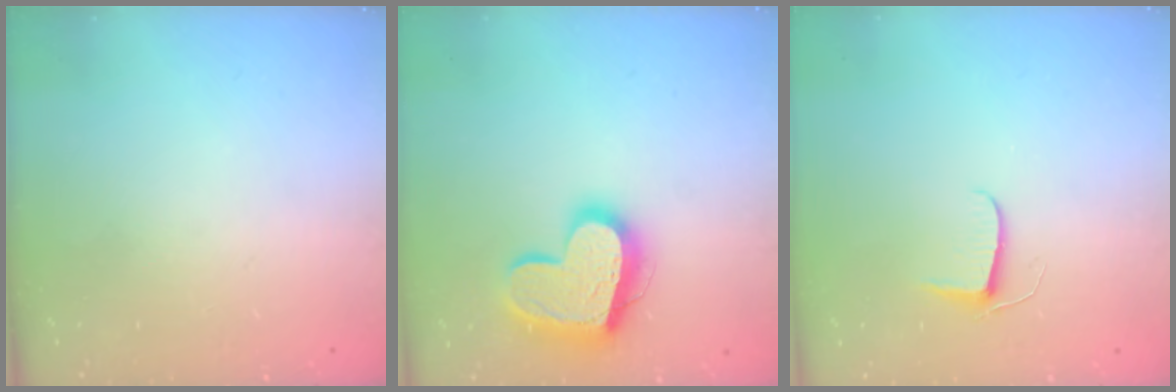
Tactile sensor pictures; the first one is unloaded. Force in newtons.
{"total": 16.6, "press": 16.5, "slide": 1.4}
{"total": 5.5, "press": 5.5, "slide": 0.5}